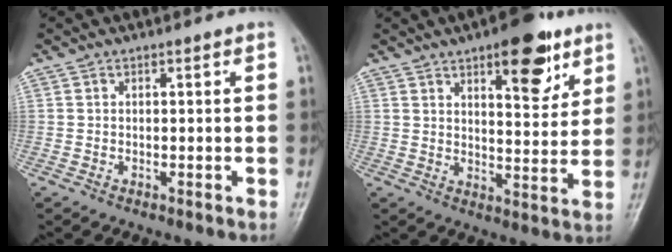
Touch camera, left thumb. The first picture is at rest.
{"total": 12.1, "force": [6.9, 4.7, 8.8], "torque": [-0.090, -0.035, 0.097]}